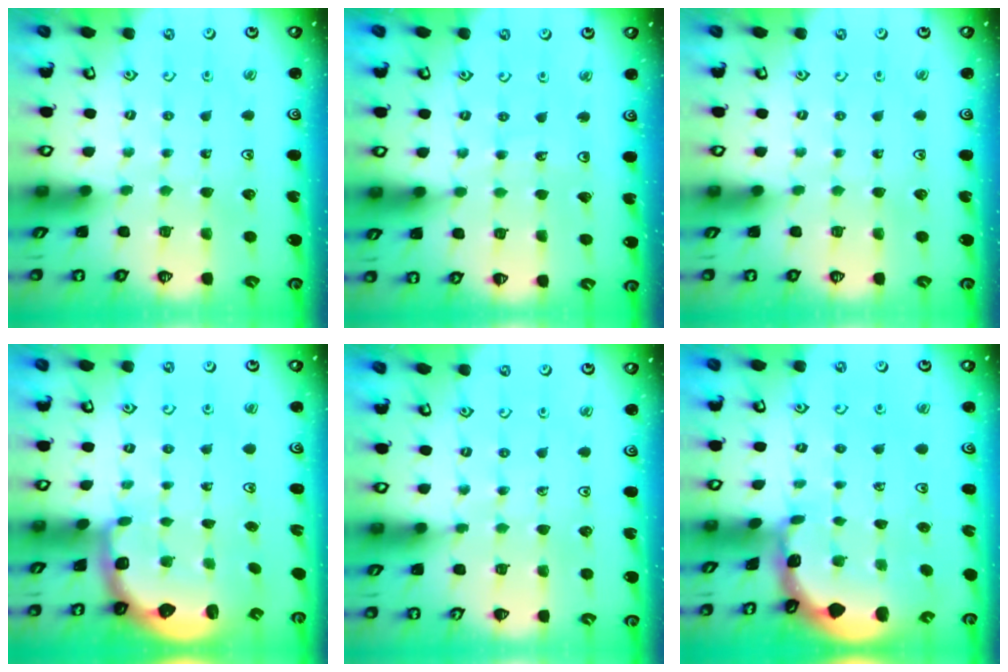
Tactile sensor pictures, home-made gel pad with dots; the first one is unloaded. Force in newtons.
{"total": 2.2, "press": 2.2, "slide": 0.2}
{"total": 0.0}
{"total": 2.6, "press": 2.0, "slide": 1.7}
{"total": 4.4, "press": 4.1, "slide": 1.3}
{"total": 0.9, "press": 0.9, "slide": 0.2}